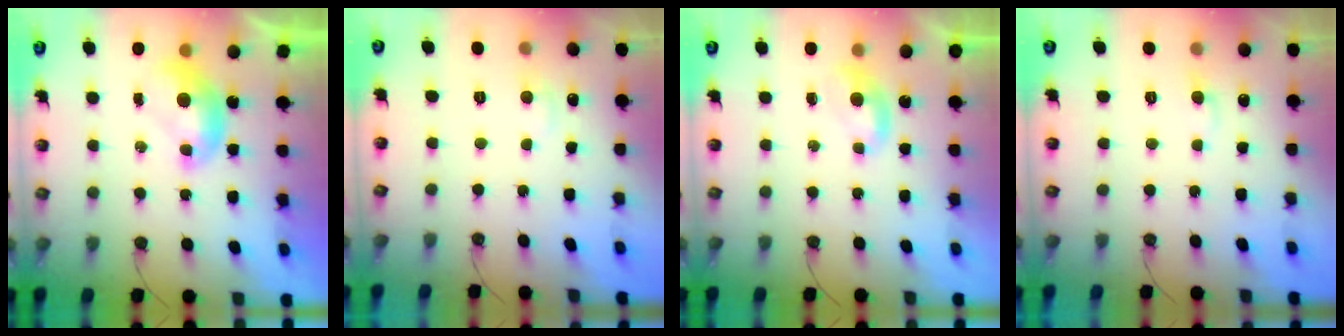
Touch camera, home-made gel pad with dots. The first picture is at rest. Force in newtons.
{"total": 2.4, "press": 2.3, "slide": 0.5}
{"total": 1.6, "press": 1.5, "slide": 0.5}
{"total": 1.1, "press": 1.0, "slide": 0.4}